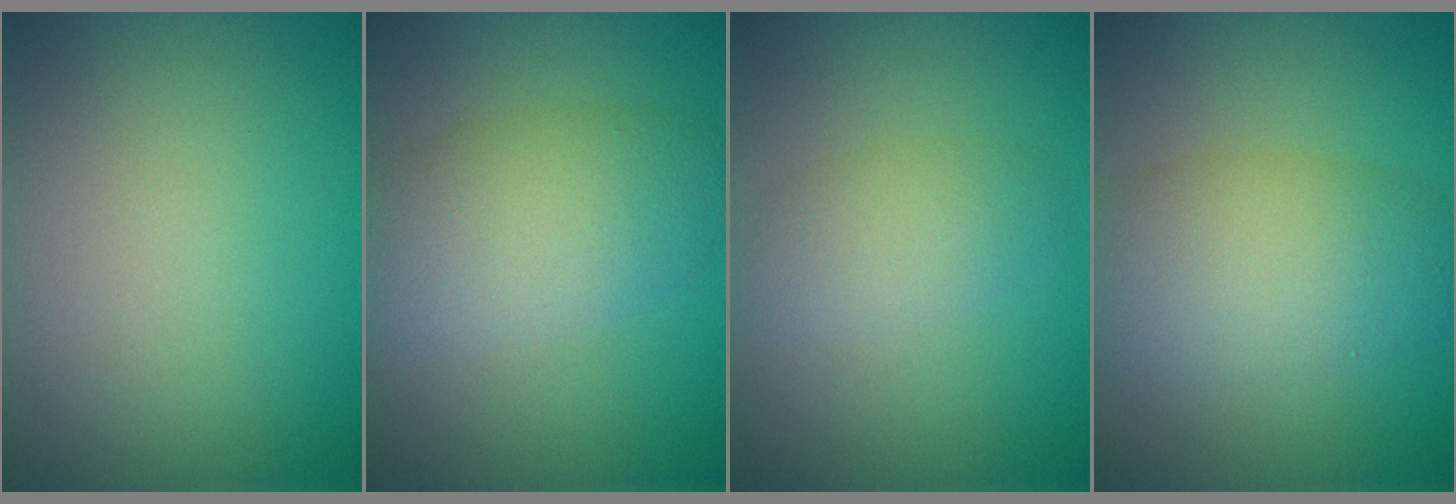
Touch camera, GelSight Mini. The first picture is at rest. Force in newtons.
{"total": 6.1, "press": 6.1, "slide": 0.3}
{"total": 2.8, "press": 2.8, "slide": 0.1}
{"total": 6.6, "press": 6.6, "slide": 0.4}